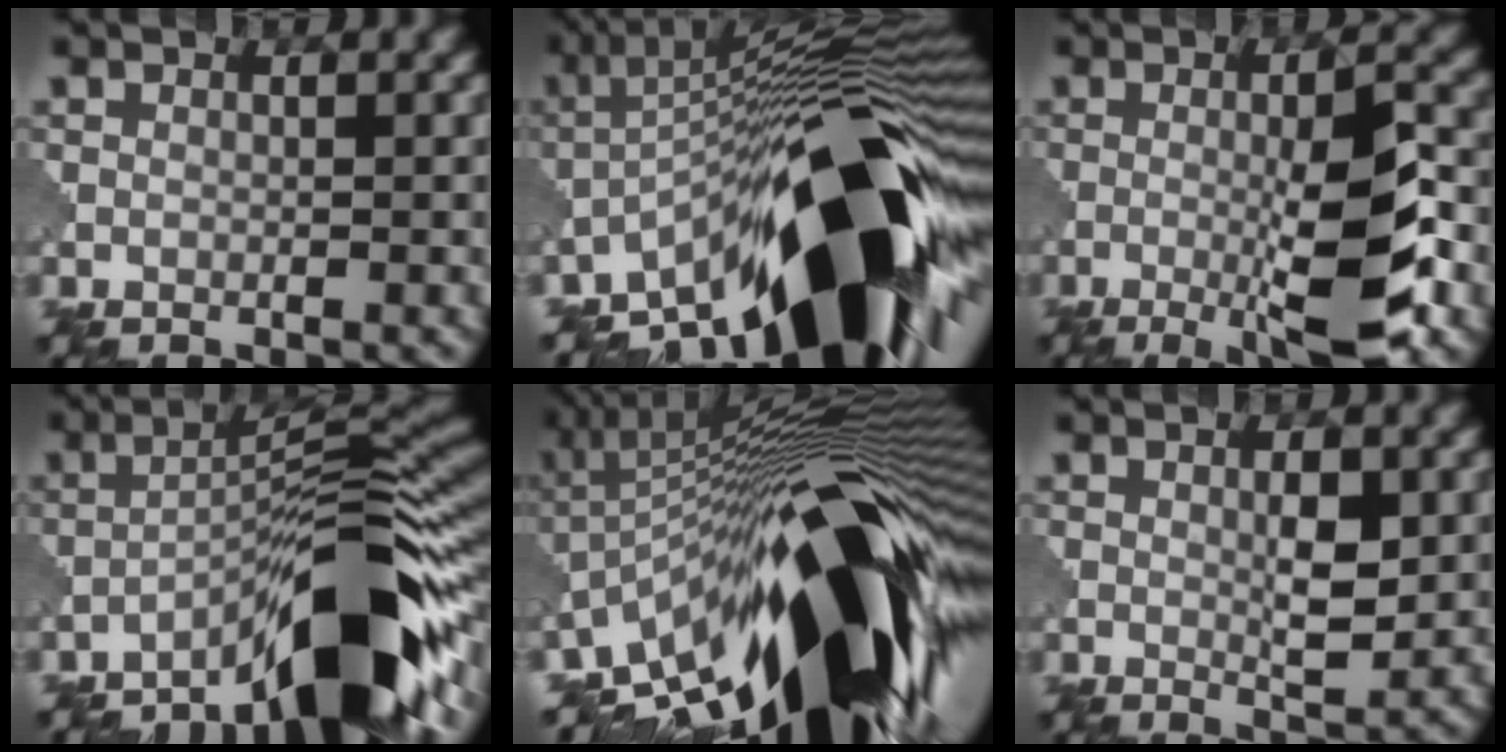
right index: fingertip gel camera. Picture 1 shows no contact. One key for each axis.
{"total": 17.3, "fx": -7.4, "fy": 5.0, "fz": 14.8, "tx": -0.204, "ty": 0.030, "tz": -0.146}
{"total": 8.4, "fx": -2.0, "fy": 1.7, "fz": 8.0, "tx": -0.123, "ty": 0.002, "tz": -0.034}
{"total": 11.0, "fx": -6.8, "fy": 1.9, "fz": 8.4, "tx": -0.111, "ty": 0.021, "tz": -0.117}
{"total": 19.4, "fx": -5.6, "fy": 6.3, "fz": 17.4, "tx": -0.256, "ty": 0.025, "tz": -0.123}
{"total": 3.0, "fx": 0.8, "fy": 0.7, "fz": 2.8, "tx": -0.049, "ty": -0.007, "tz": 0.019}